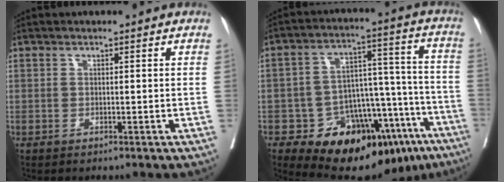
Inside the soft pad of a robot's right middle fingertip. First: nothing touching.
{"total": 22.2, "force": [-13.6, 10.6, 13.9], "torque": [-0.133, 0.068, -0.185]}